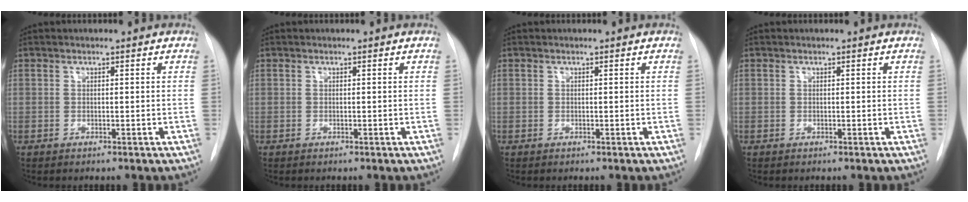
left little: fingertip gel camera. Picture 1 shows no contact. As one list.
[{"total": 0.0}, {"total": 0.0}, {"total": 0.0}]